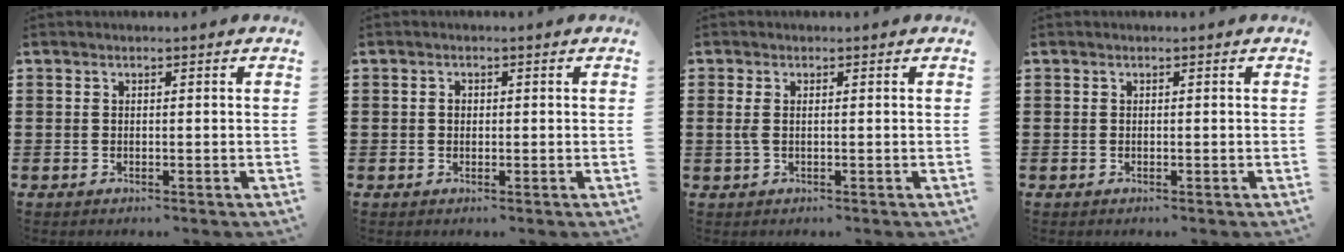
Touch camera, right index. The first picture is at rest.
{"total": 0.9, "force": [0.1, 0.7, 0.6], "torque": [-0.013, 0.004, 0.001]}
{"total": 1.5, "force": [0.0, 0.6, 1.3], "torque": [-0.035, 0.001, -0.003]}
{"total": 0.0}